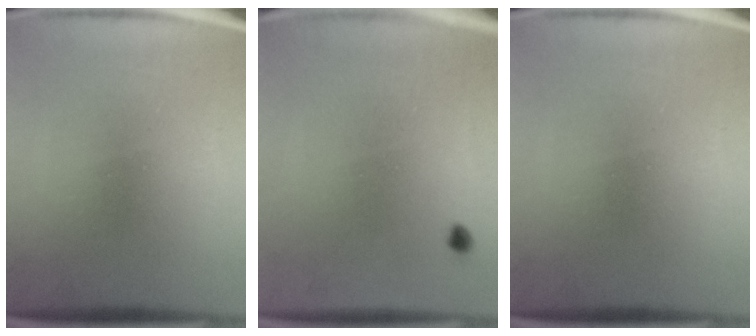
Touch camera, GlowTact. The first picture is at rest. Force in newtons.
{"total": 0.8}
{"total": 0.0}